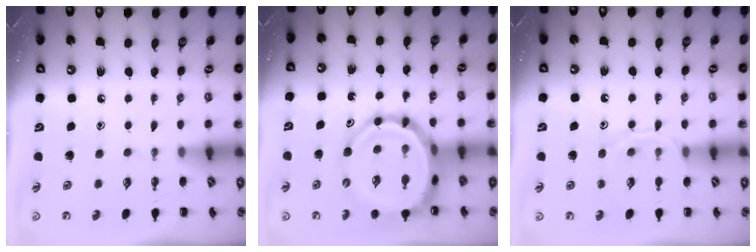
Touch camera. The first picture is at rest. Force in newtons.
{"total": 14.4, "press": 13.8, "slide": 4.2}
{"total": 10.0, "press": 10.0, "slide": 0.6}